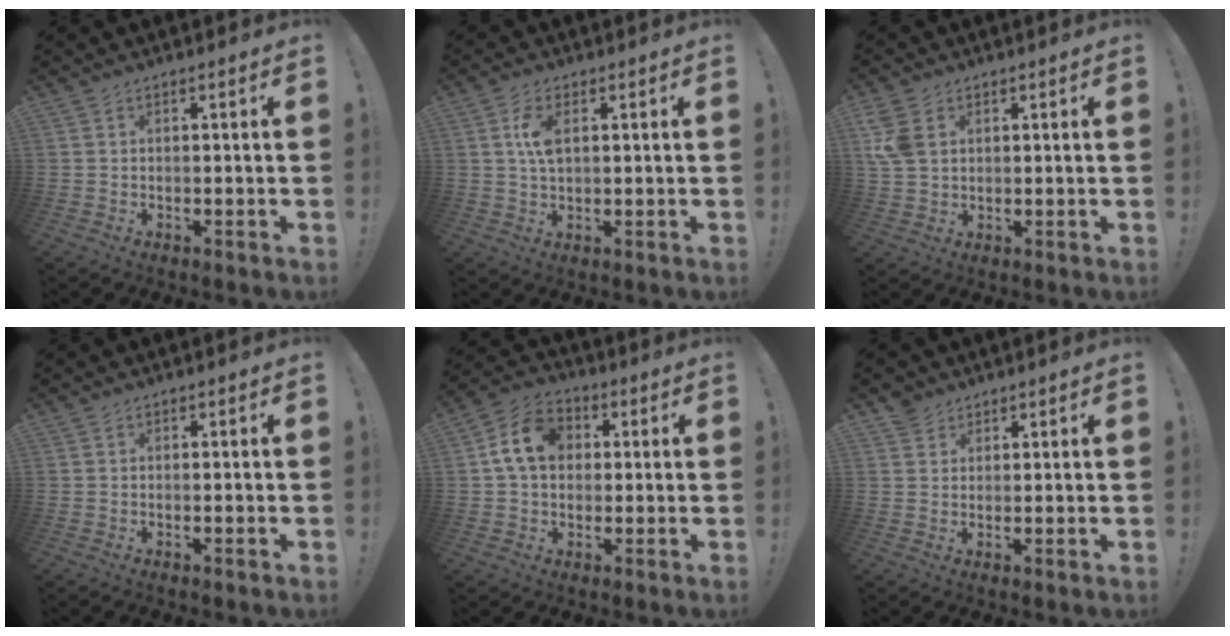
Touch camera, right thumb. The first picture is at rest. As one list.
[{"total": 6.4, "force": [1.6, 3.3, 5.2], "torque": [-0.096, -0.001, 0.025]}, {"total": 9.0, "force": [2.9, 6.4, 5.6], "torque": [-0.120, -0.003, 0.057]}, {"total": 0.0}, {"total": 12.0, "force": [2.7, 9.2, 7.2], "torque": [-0.119, 0.012, 0.054]}, {"total": 3.4, "force": [2.7, 2.0, 0.2], "torque": [0.005, -0.011, 0.049]}]